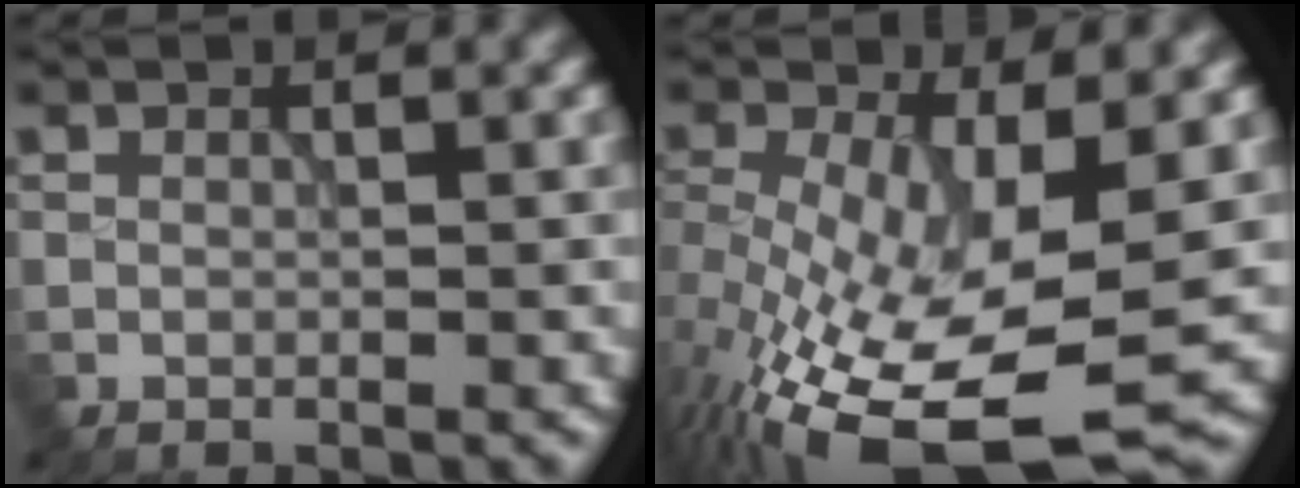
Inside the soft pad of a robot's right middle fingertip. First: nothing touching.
{"total": 13.3, "force": [-4.1, 5.2, 11.5], "torque": [-0.223, -0.039, -0.059]}